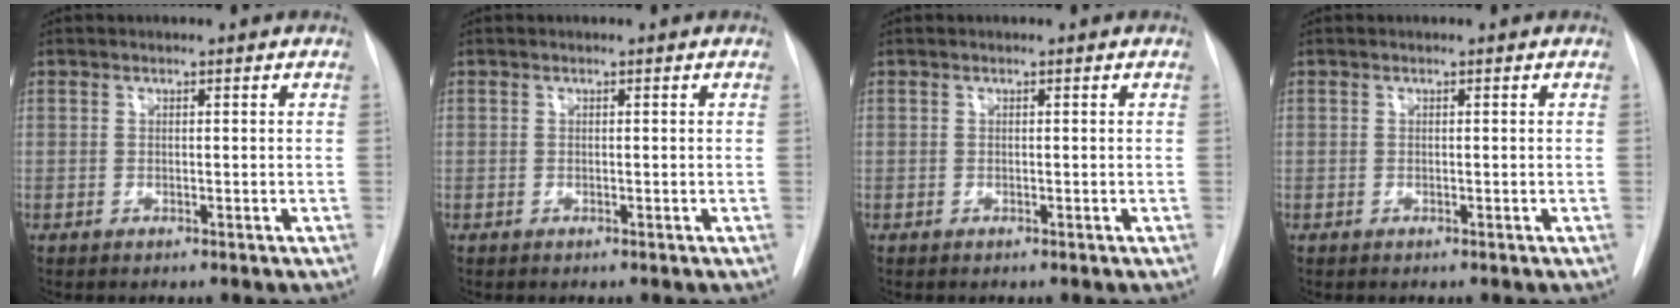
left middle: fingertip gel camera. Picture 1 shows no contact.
{"total": 0.0}
{"total": 0.0}
{"total": 0.0}